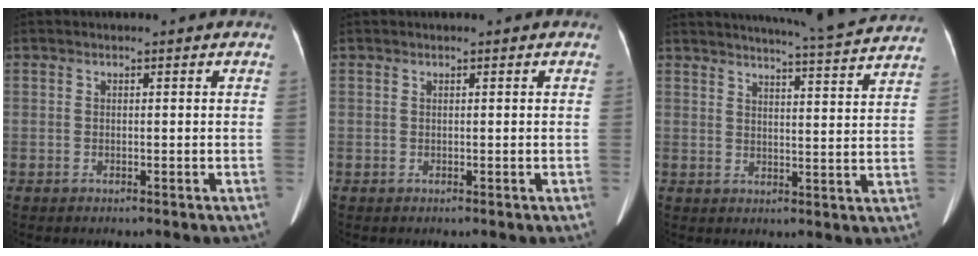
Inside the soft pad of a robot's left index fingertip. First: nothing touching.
{"total": 0.0}
{"total": 15.1, "force": [14.2, -0.8, 5.1], "torque": [-0.085, -0.033, 0.164]}